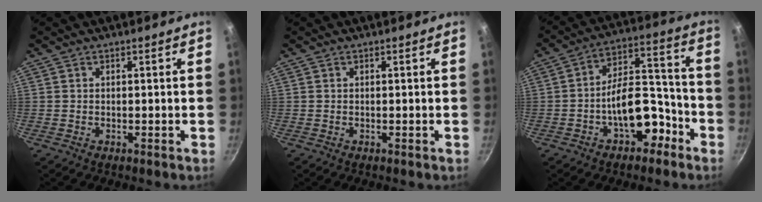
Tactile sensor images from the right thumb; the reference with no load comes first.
{"total": 0.0}
{"total": 12.7, "force": [-6.1, 7.1, 8.5], "torque": [-0.075, 0.090, -0.081]}